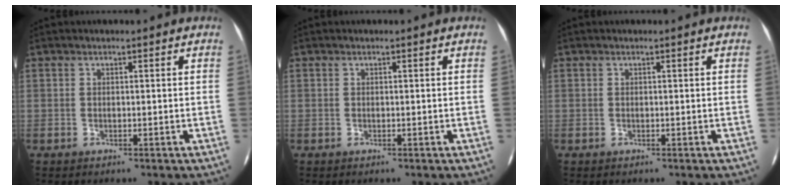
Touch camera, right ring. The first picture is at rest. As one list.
[{"total": 0.0}, {"total": 0.0}]